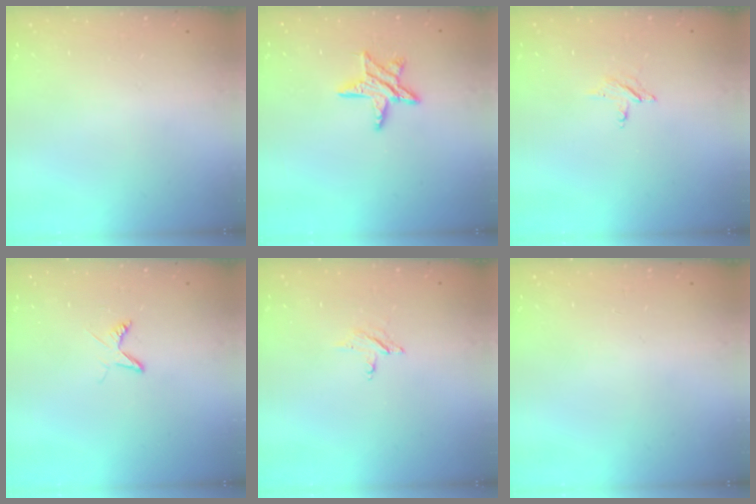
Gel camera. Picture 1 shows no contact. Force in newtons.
{"total": 8.9, "press": 8.9, "slide": 0.6}
{"total": 2.3, "press": 2.2, "slide": 0.3}
{"total": 3.8, "press": 3.8, "slide": 0.4}
{"total": 2.3, "press": 2.2, "slide": 0.3}
{"total": 0.0}